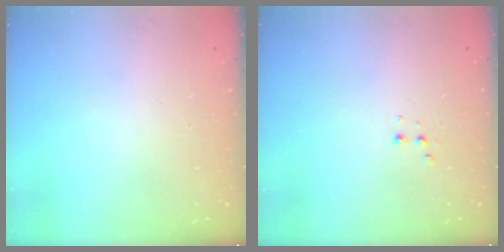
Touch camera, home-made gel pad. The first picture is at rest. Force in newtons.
{"total": 2.9, "press": 2.7, "slide": 1.0}